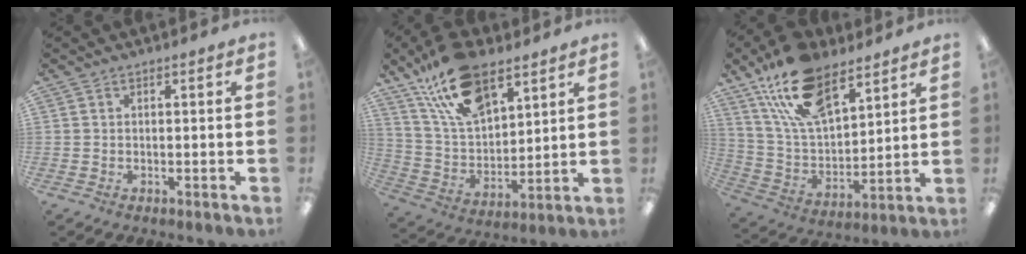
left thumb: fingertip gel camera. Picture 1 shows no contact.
{"total": 19.4, "force": [12.4, 9.4, 11.5], "torque": [-0.216, -0.044, 0.224]}
{"total": 19.7, "force": [13.0, 9.5, 11.3], "torque": [-0.217, -0.053, 0.237]}